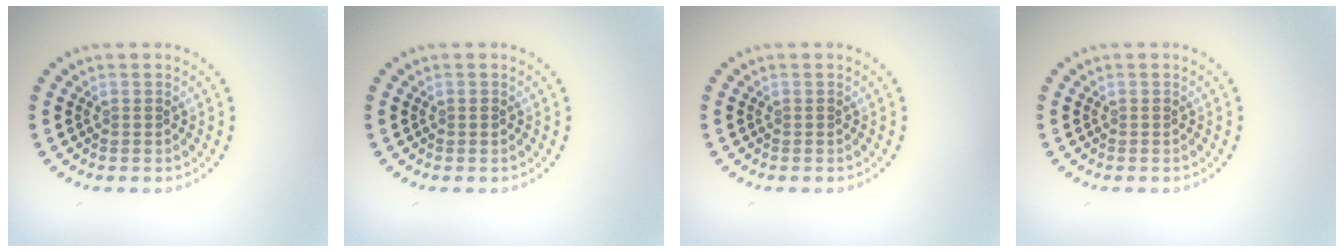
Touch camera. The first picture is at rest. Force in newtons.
{"total": 0.6, "press": 0.6, "slide": 0.0}
{"total": 0.0}
{"total": 0.0}